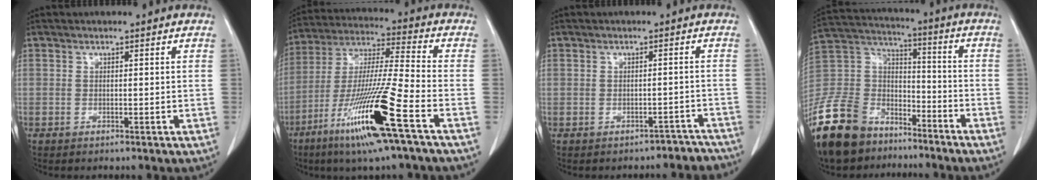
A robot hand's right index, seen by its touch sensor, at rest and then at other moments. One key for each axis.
{"total": 17.5, "fx": -8.5, "fy": -0.8, "fz": 15.3, "tx": -0.324, "ty": -0.038, "tz": -0.163}
{"total": 5.1, "fx": -4.3, "fy": 2.7, "fz": -0.7, "tx": 0.023, "ty": 0.028, "tz": -0.046}
{"total": 19.1, "fx": -14.1, "fy": 10.4, "fz": 7.7, "tx": -0.186, "ty": 0.024, "tz": -0.256}